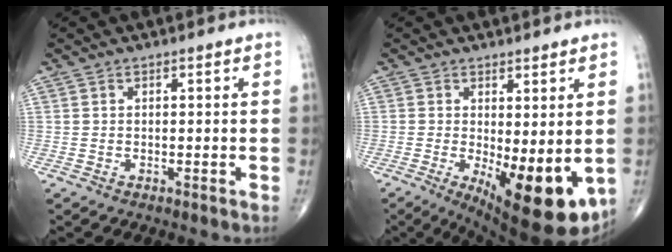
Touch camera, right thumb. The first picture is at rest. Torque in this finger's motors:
{"motor_torque": [0.39, 1.97, 0.24, -0.04, 0.12]}